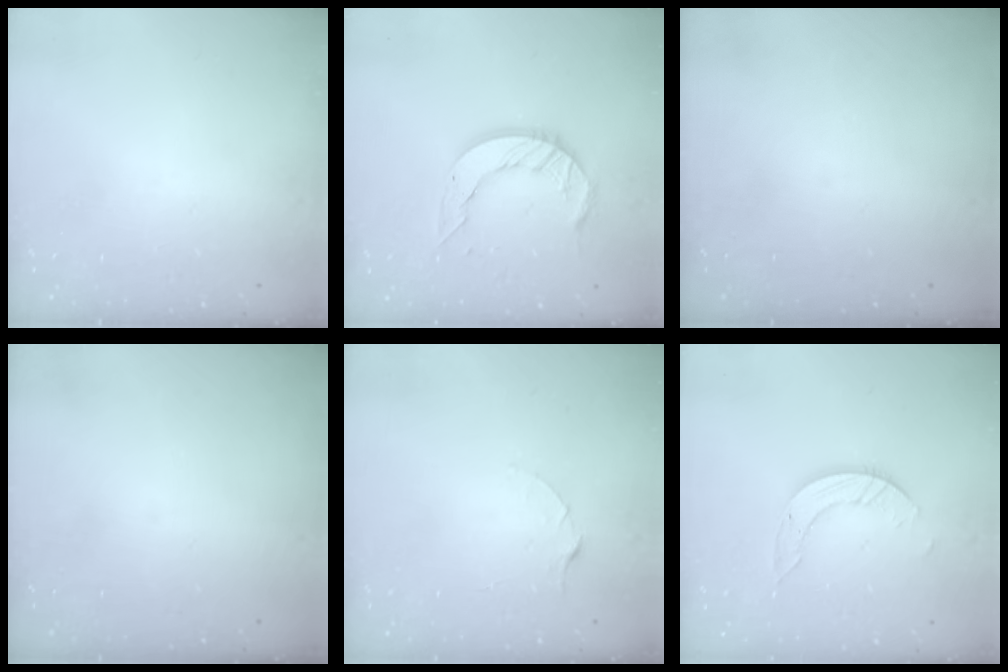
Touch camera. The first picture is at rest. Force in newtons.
{"total": 11.2, "press": 11.1, "slide": 0.9}
{"total": 0.0}
{"total": 0.0}
{"total": 2.5, "press": 2.5, "slide": 0.3}
{"total": 5.8, "press": 5.8, "slide": 0.1}